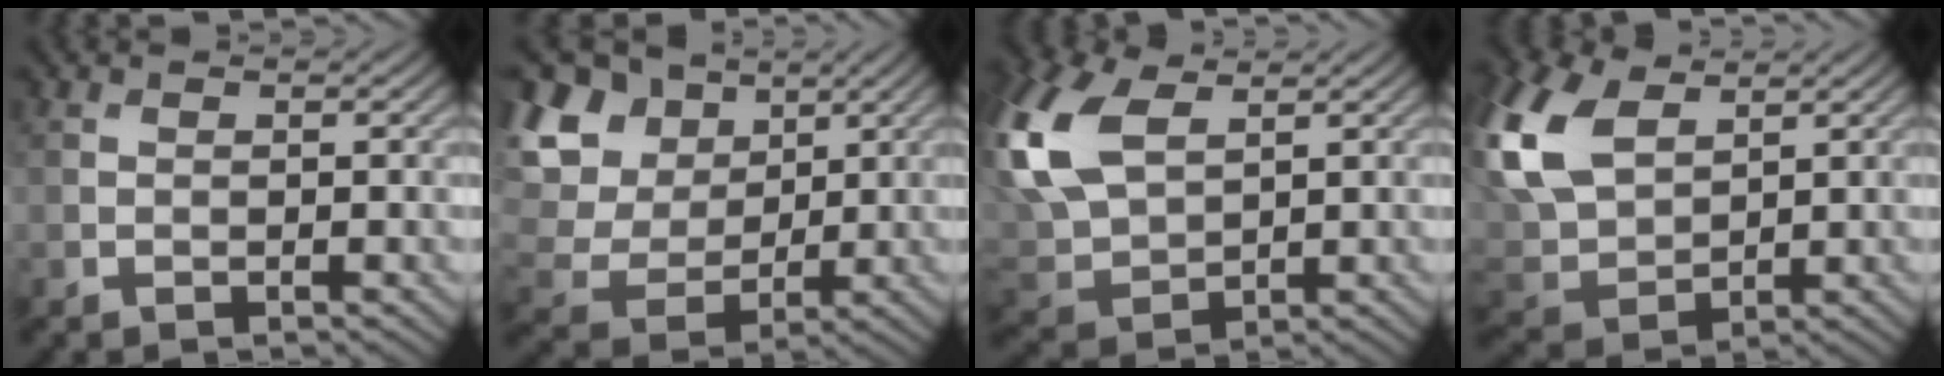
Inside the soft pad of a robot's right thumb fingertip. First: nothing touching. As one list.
[{"total": 12.7, "force": [4.8, 9.5, 7.0], "torque": [-0.215, 0.042, 0.091]}, {"total": 14.6, "force": [5.0, 8.6, 10.7], "torque": [-0.303, 0.019, 0.100]}, {"total": 13.8, "force": [5.7, 8.4, 9.4], "torque": [-0.273, 0.022, 0.114]}]